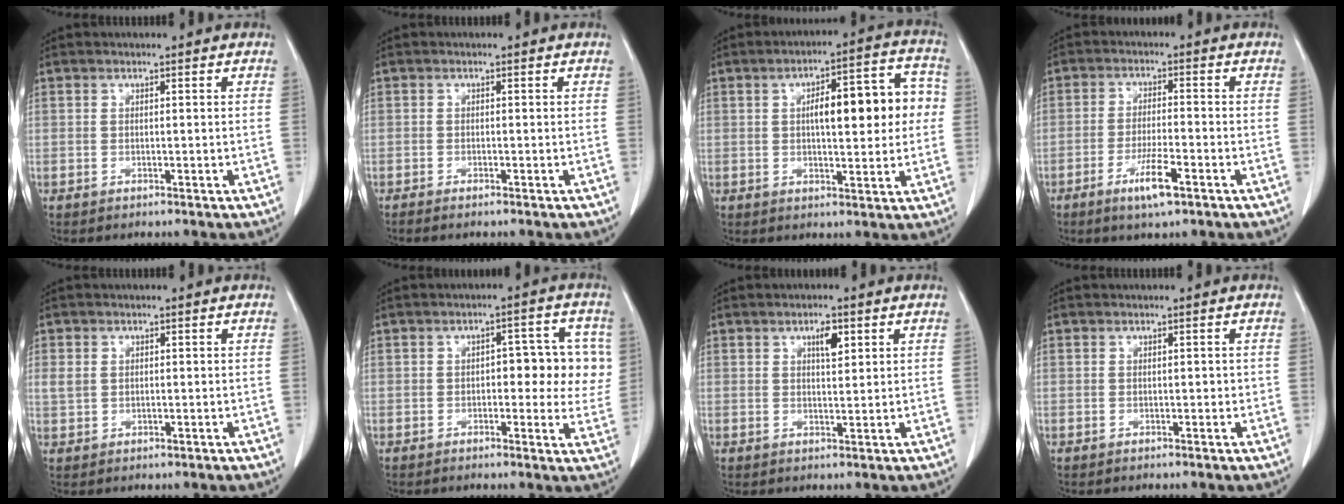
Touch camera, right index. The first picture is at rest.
{"total": 1.5, "force": [-1.3, -0.1, 0.9], "torque": [-0.014, -0.001, -0.016]}
{"total": 12.3, "force": [1.4, 3.6, 11.7], "torque": [-0.157, 0.039, 0.022]}
{"total": 6.0, "force": [-3.4, 0.6, 4.9], "torque": [-0.095, -0.008, -0.058]}
{"total": 2.5, "force": [0.5, 2.0, 1.5], "torque": [-0.036, 0.004, 0.015]}
{"total": 7.9, "force": [0.8, 3.8, 6.9], "torque": [-0.064, 0.020, 0.010]}
{"total": 2.9, "force": [1.5, 1.0, 2.3], "torque": [-0.040, -0.001, 0.025]}
{"total": 0.7, "force": [0.0, 0.4, 0.5], "torque": [-0.005, 0.003, 0.002]}